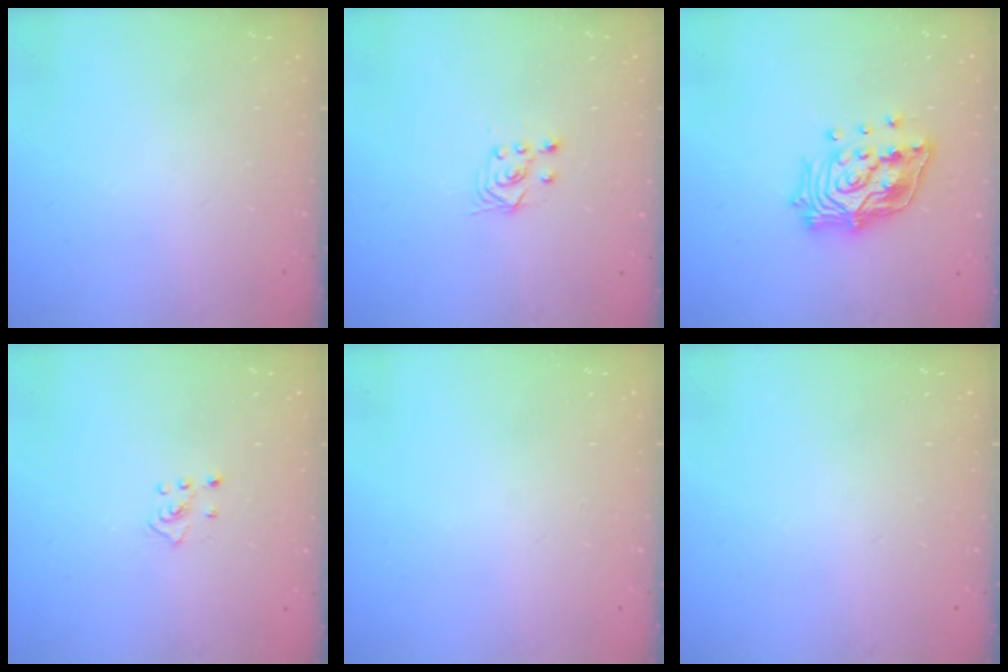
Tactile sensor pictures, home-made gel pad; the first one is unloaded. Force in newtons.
{"total": 2.9, "press": 2.5, "slide": 1.4}
{"total": 17.6, "press": 17.4, "slide": 2.6}
{"total": 2.4, "press": 2.4, "slide": 0.5}
{"total": 0.0}
{"total": 0.0}